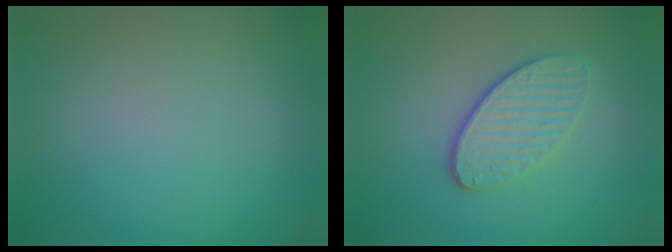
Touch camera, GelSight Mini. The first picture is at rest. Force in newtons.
{"total": 3.6, "press": 3.1, "slide": 1.9}